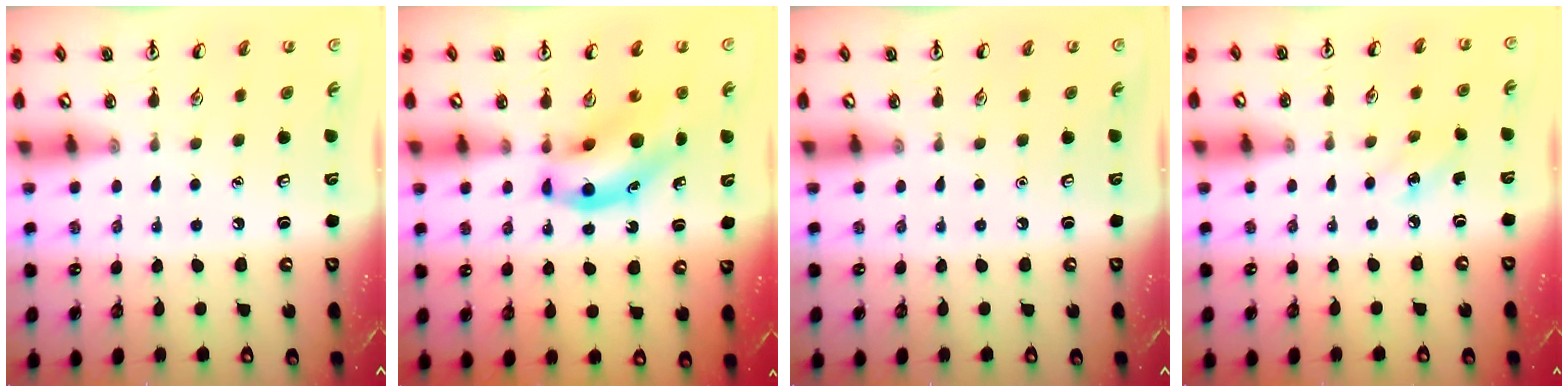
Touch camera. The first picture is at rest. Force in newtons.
{"total": 11.0, "press": 10.6, "slide": 2.9}
{"total": 0.0}
{"total": 3.8, "press": 3.6, "slide": 1.2}